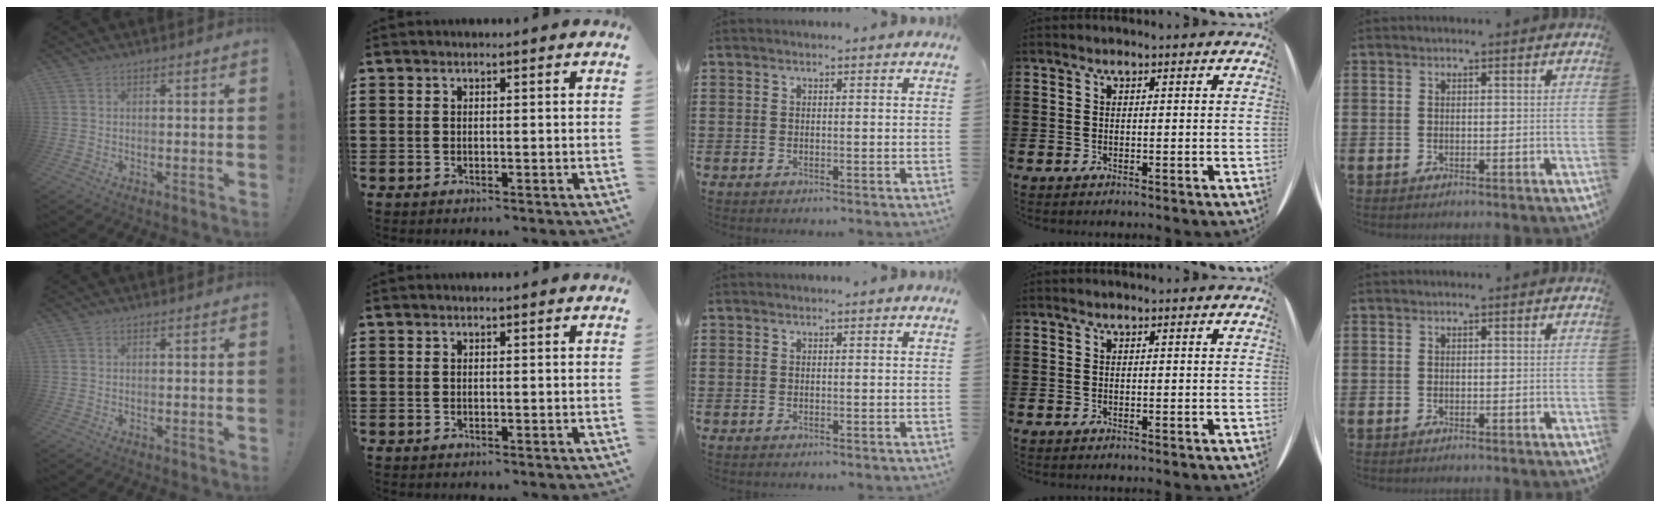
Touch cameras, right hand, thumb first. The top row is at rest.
{}